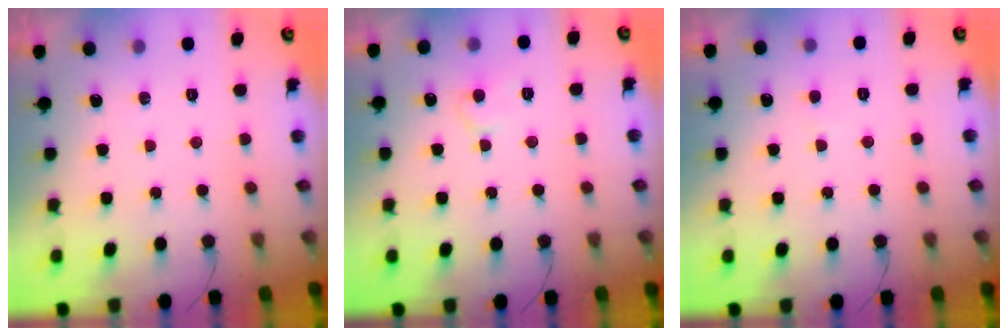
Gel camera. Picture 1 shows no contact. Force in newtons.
{"total": 6.2, "press": 6.2, "slide": 0.6}
{"total": 1.1, "press": 1.1, "slide": 0.1}